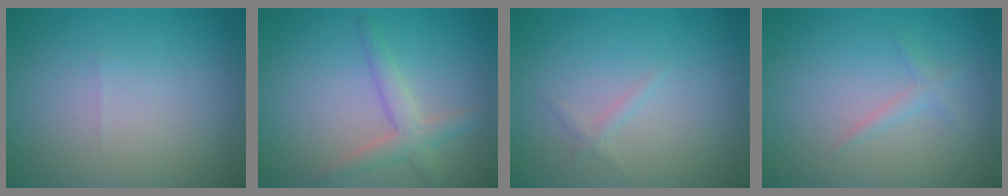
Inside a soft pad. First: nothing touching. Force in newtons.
{"total": 2.6, "press": 2.6, "slide": 0.2}
{"total": 0.7, "press": 0.7, "slide": 0.1}
{"total": 1.1, "press": 1.1, "slide": 0.0}